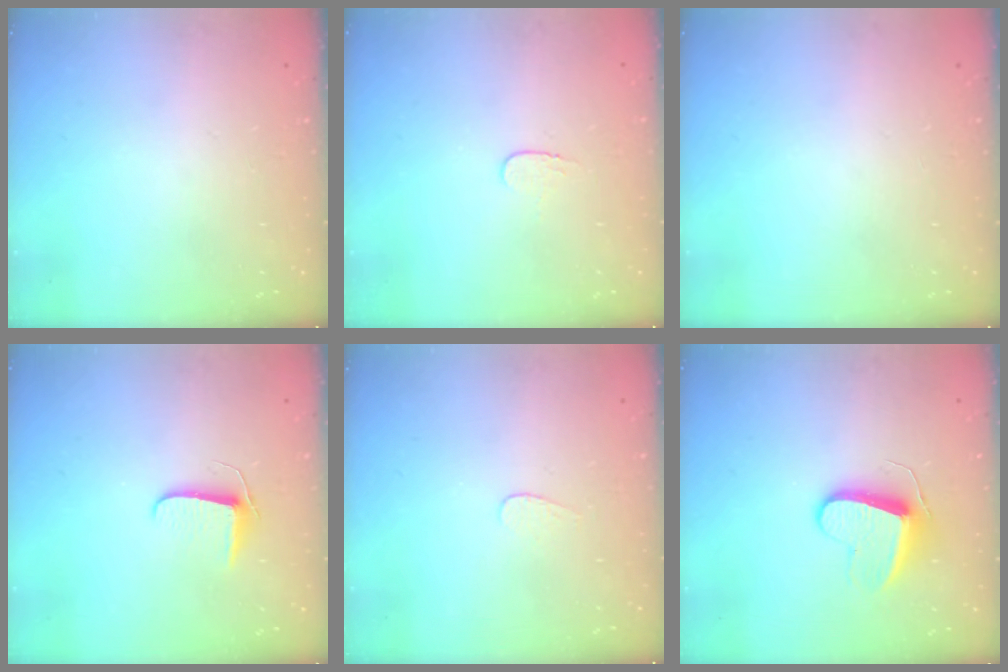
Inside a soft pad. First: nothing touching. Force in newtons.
{"total": 3.4, "press": 3.4, "slide": 0.4}
{"total": 0.0}
{"total": 6.3, "press": 6.2, "slide": 0.5}
{"total": 3.5, "press": 3.5, "slide": 0.3}
{"total": 10.9, "press": 10.9, "slide": 0.7}